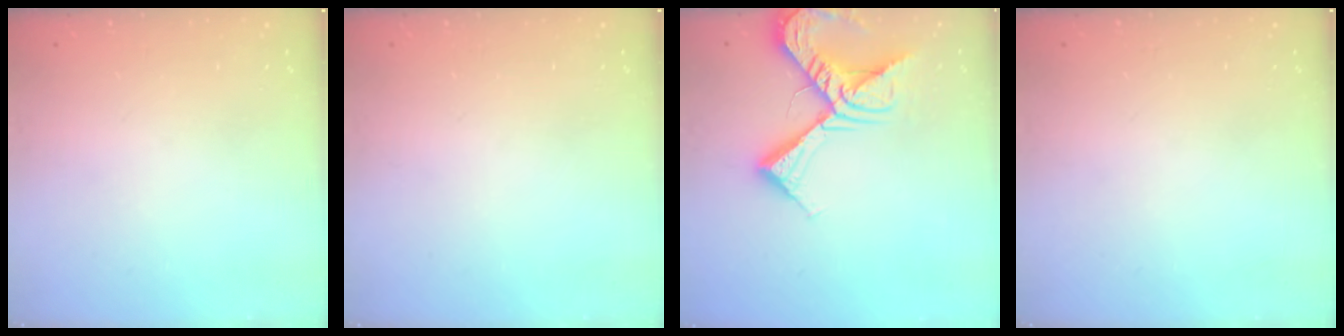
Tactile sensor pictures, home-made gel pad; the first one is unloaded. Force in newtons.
{"total": 0.0}
{"total": 14.9, "press": 14.7, "slide": 1.9}
{"total": 0.0}